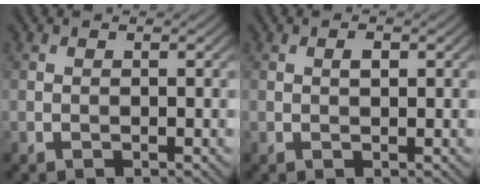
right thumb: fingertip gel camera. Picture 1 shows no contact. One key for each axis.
{"total": 1.0, "fx": 0.2, "fy": 0.4, "fz": 0.8, "tx": -0.014, "ty": 0.000, "tz": 0.004}